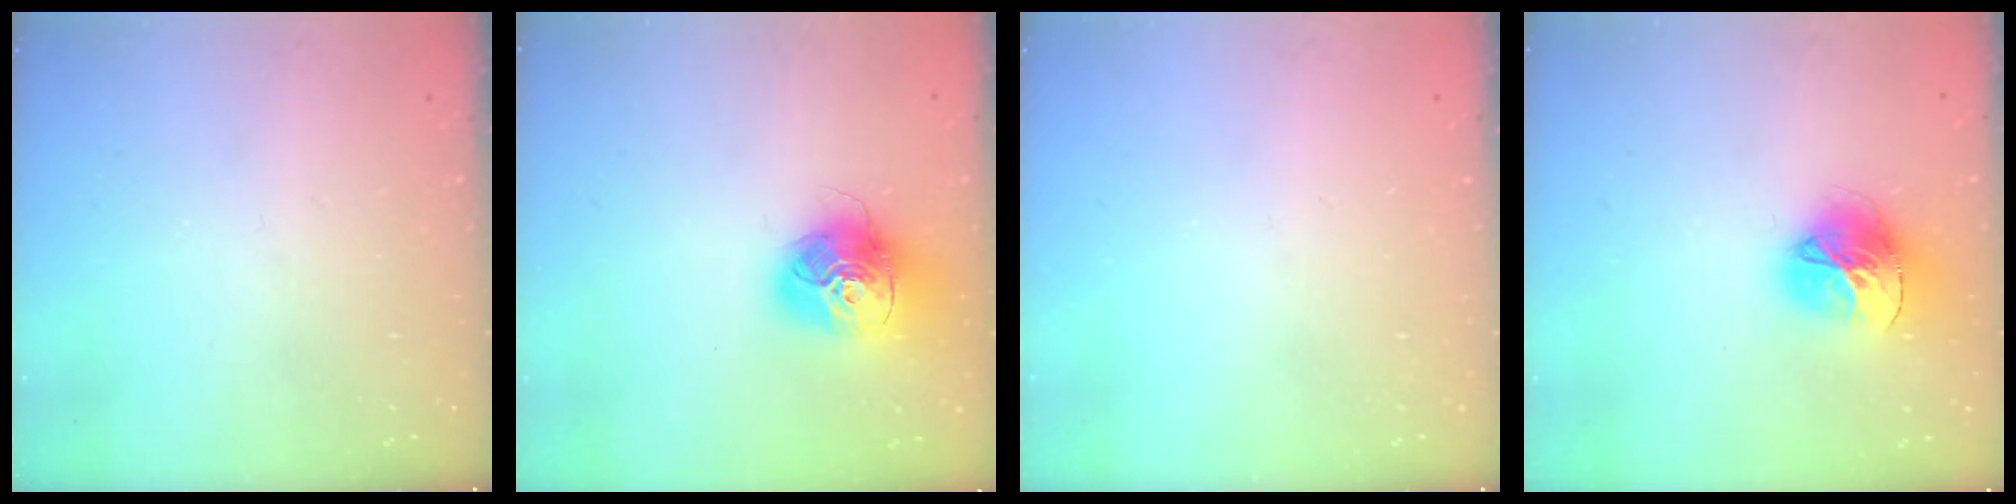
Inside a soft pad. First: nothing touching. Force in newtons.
{"total": 17.2, "press": 17.1, "slide": 2.0}
{"total": 0.0}
{"total": 16.0, "press": 15.9, "slide": 1.7}